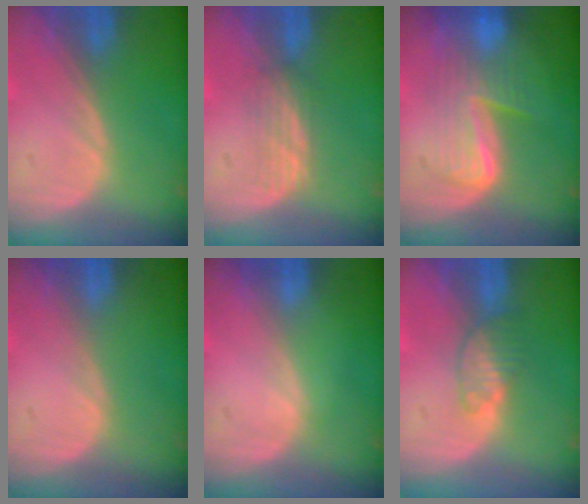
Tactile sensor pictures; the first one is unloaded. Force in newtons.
{"total": 2.9, "press": 2.6, "slide": 1.2}
{"total": 6.6, "press": 6.5, "slide": 0.8}
{"total": 0.0}
{"total": 0.0}
{"total": 3.4, "press": 3.3, "slide": 0.6}